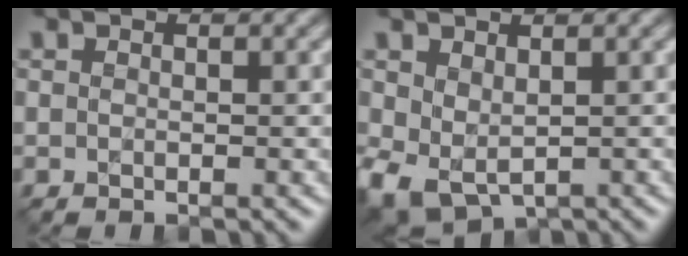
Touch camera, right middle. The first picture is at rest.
{"total": 4.4, "force": [-0.3, 3.1, 3.1], "torque": [-0.078, -0.014, 0.001]}